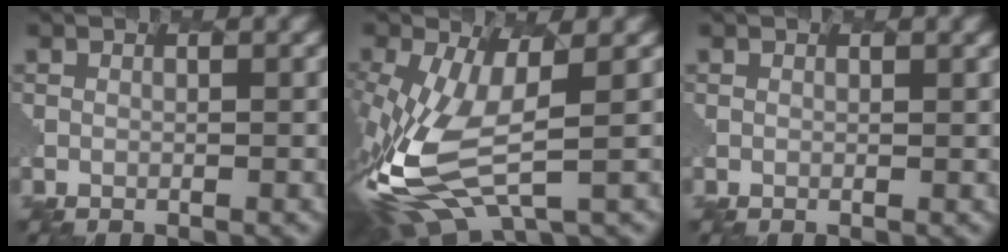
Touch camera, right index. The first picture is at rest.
{"total": 8.5, "force": [-2.3, 3.7, 7.3], "torque": [-0.197, -0.014, -0.039]}
{"total": 0.5, "force": [0.0, -0.3, -0.4], "torque": [-0.003, 0.001, 0.001]}